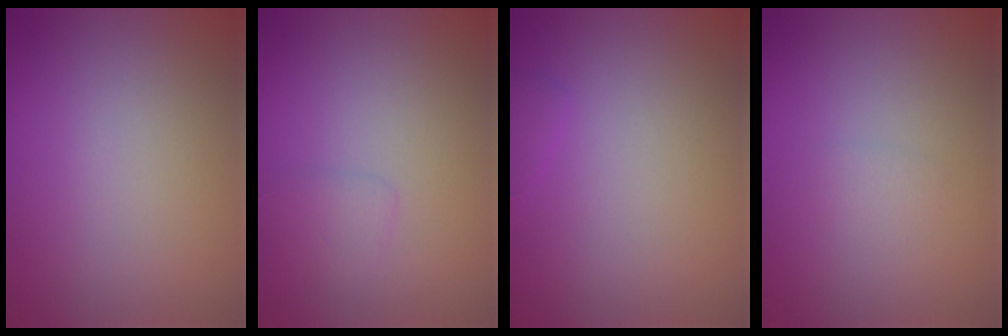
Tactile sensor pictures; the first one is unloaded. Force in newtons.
{"total": 1.1, "press": 1.1, "slide": 0.1}
{"total": 0.8, "press": 0.8, "slide": 0.1}
{"total": 0.7, "press": 0.7, "slide": 0.0}